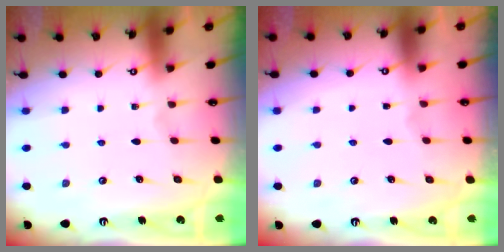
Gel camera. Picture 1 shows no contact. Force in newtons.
{"total": 1.2, "press": 1.2, "slide": 0.1}